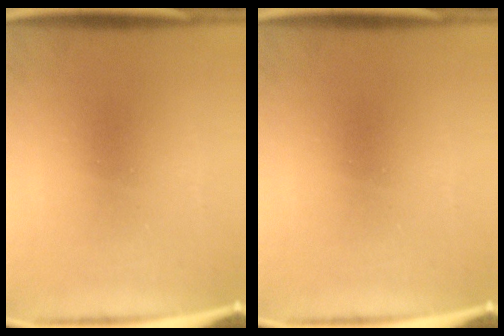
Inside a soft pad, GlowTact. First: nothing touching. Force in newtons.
{"total": 0.0}